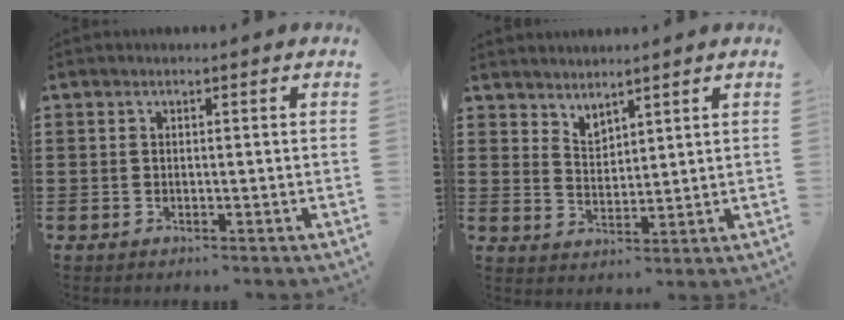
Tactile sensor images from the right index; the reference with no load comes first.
{"total": 2.9, "force": [2.8, 0.6, -0.4], "torque": [-0.001, -0.006, 0.055]}